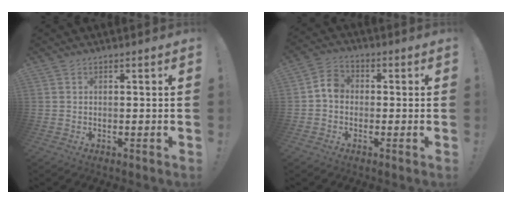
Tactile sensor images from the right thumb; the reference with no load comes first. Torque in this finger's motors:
{"motor_torque": [0.71, 0.90, 0.14, -0.08, -0.02]}